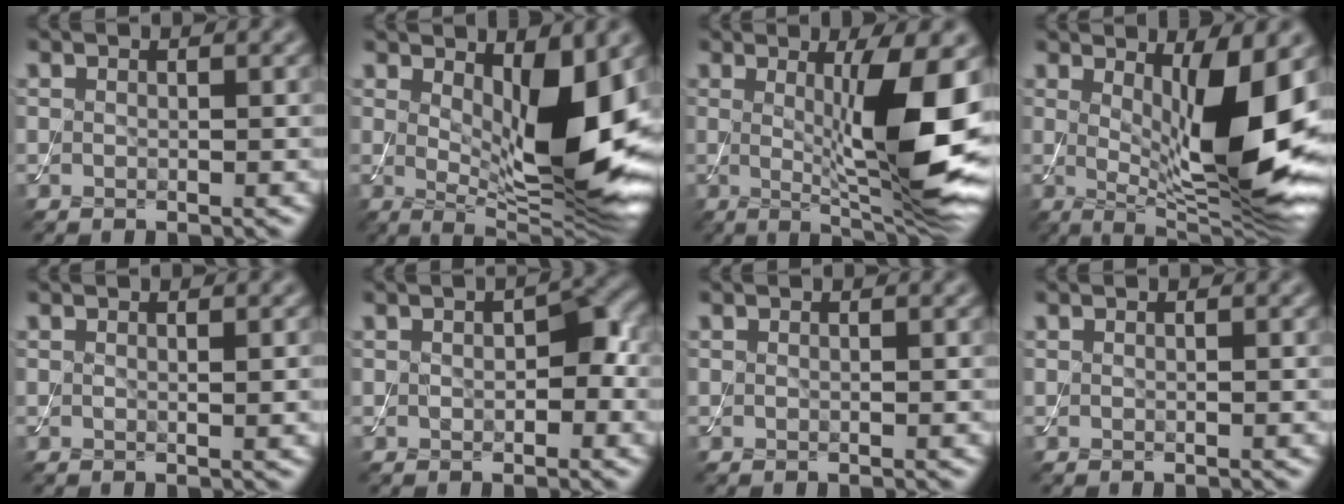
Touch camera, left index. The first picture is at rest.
{"total": 10.1, "force": [1.3, 3.6, 9.4], "torque": [-0.141, -0.023, 0.029]}
{"total": 10.6, "force": [0.8, 2.1, 10.4], "torque": [-0.146, -0.017, 0.021]}
{"total": 10.8, "force": [1.3, 2.9, 10.3], "torque": [-0.154, -0.024, 0.030]}
{"total": 1.1, "force": [0.2, 0.2, 1.1], "torque": [-0.016, -0.003, 0.003]}
{"total": 3.0, "force": [-0.1, 1.7, 2.5], "torque": [-0.037, 0.005, -0.003]}
{"total": 0.0}
{"total": 0.0}